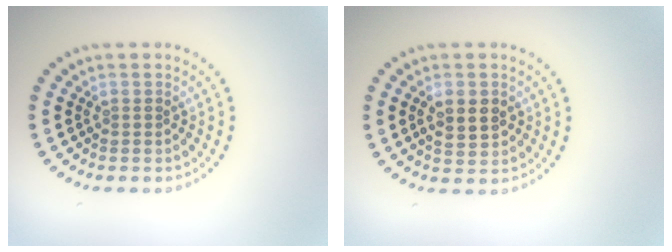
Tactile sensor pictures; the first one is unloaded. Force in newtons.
{"total": 2.9, "press": 2.9, "slide": 0.1}